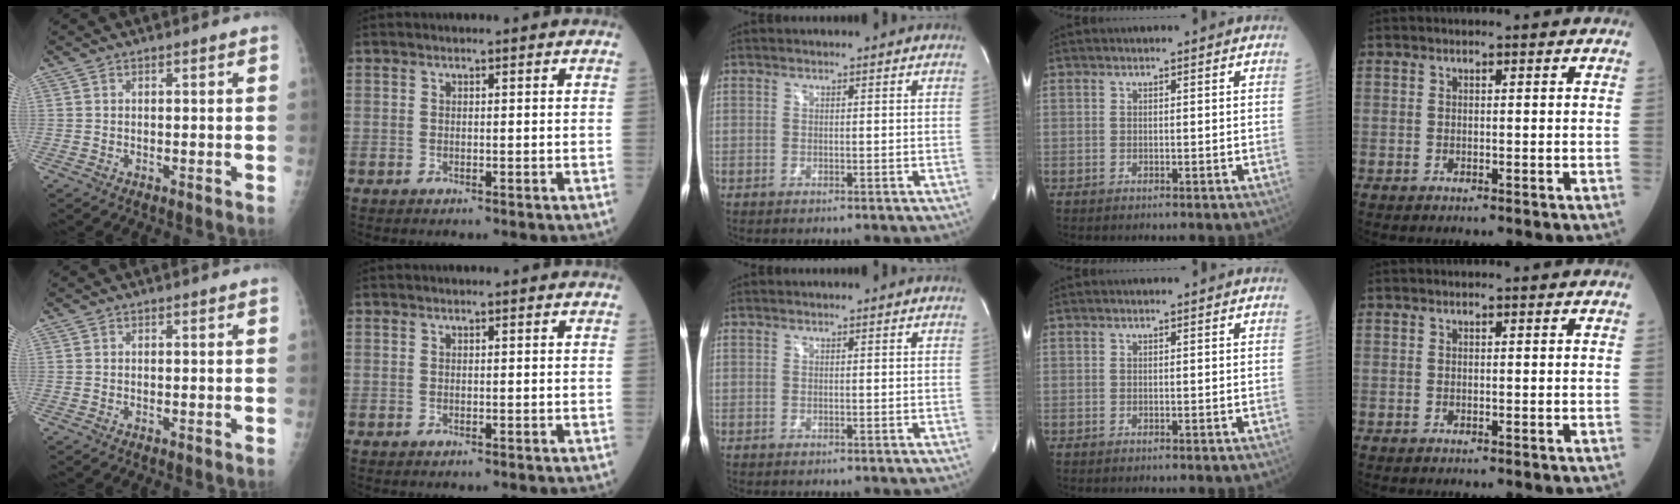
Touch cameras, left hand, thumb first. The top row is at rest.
{}